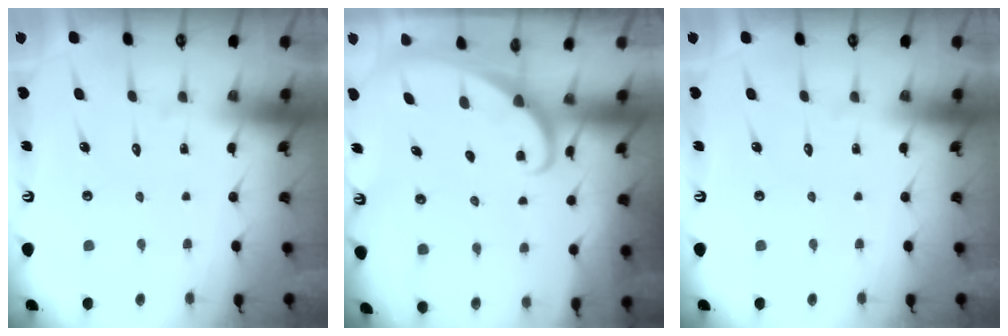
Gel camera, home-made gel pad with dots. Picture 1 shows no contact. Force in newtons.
{"total": 1.6, "press": 1.6, "slide": 0.1}
{"total": 0.0}